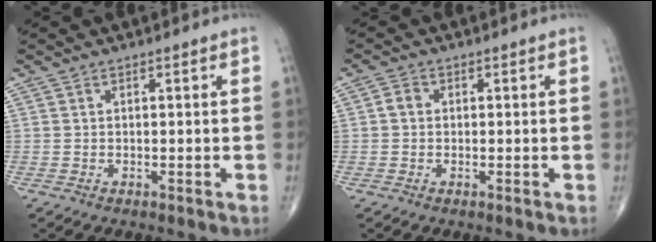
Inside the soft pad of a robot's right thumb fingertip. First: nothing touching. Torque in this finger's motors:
{"motor_torque": [-0.05, 0.04, 0.06, 0.00, 0.00]}